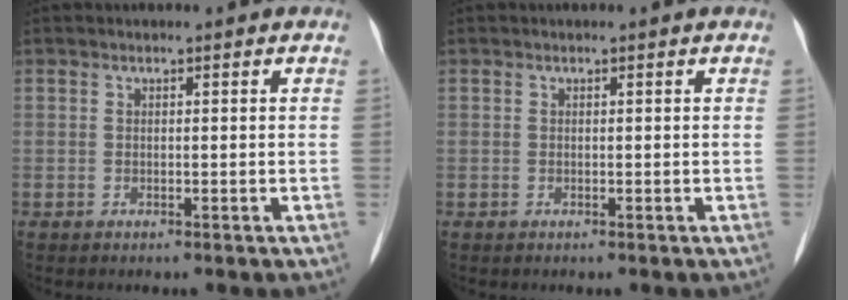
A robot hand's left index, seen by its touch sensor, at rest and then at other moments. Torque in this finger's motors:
{"motor_torque": [0.00, 0.00, 0.00, 0.00]}